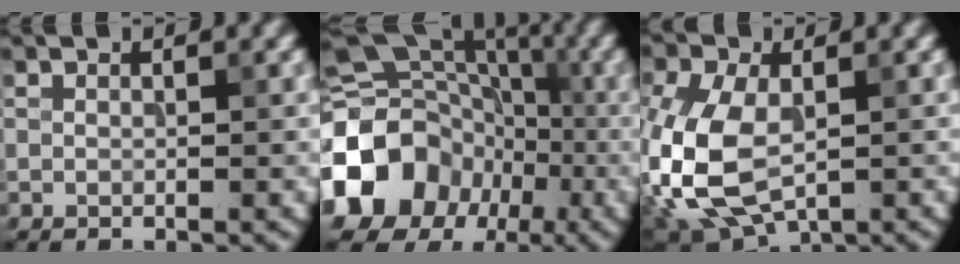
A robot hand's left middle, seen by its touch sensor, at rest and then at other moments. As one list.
[{"total": 15.5, "force": [-5.0, 13.3, 6.3], "torque": [-0.141, -0.009, -0.121]}, {"total": 9.7, "force": [-1.6, 5.8, 7.6], "torque": [-0.192, -0.009, -0.034]}]